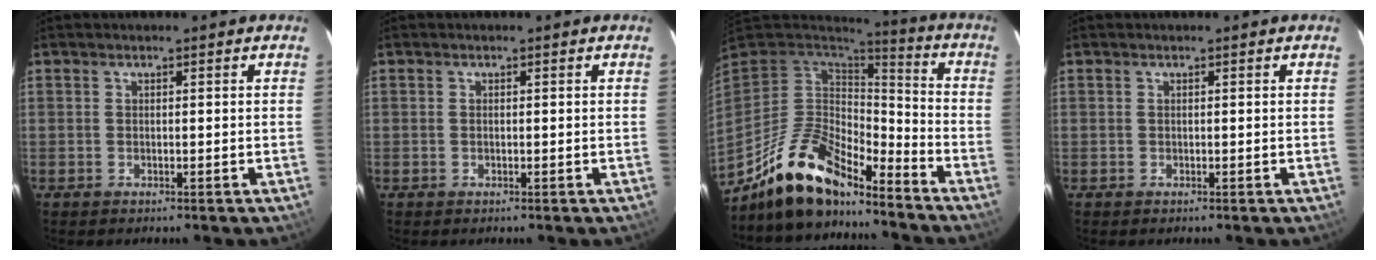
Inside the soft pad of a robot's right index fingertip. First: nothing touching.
{"total": 0.0}
{"total": 16.5, "force": [-13.0, 5.3, 8.7], "torque": [-0.182, -0.011, -0.240]}
{"total": 0.0}